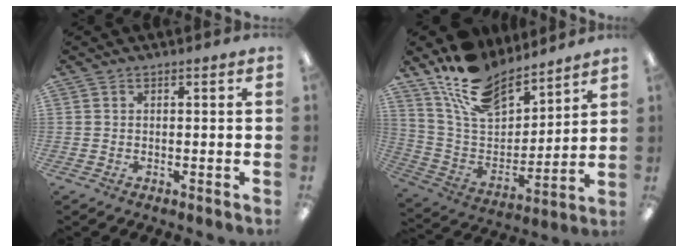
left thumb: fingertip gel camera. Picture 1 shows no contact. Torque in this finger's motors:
{"motor_torque": [0.24, 0.24, 1.42, -1.35, 0.13]}